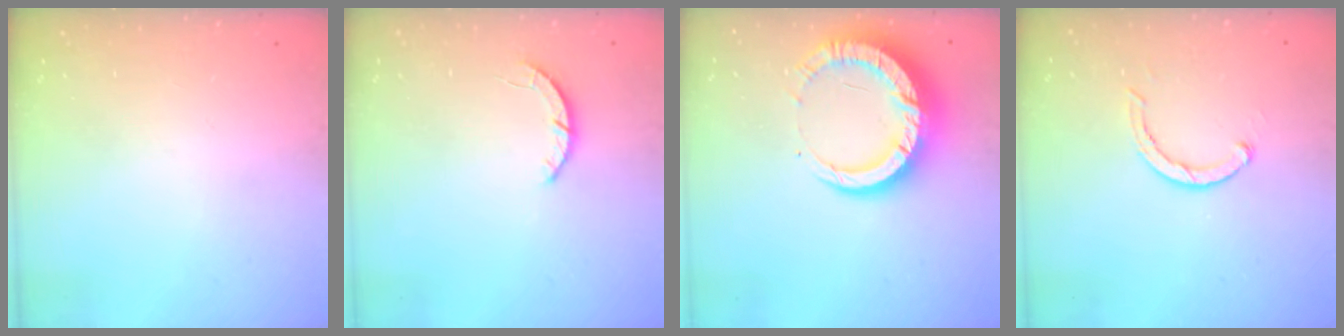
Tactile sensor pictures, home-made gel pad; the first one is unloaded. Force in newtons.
{"total": 2.2, "press": 2.2, "slide": 0.3}
{"total": 13.3, "press": 13.2, "slide": 1.3}
{"total": 3.5, "press": 3.4, "slide": 0.6}